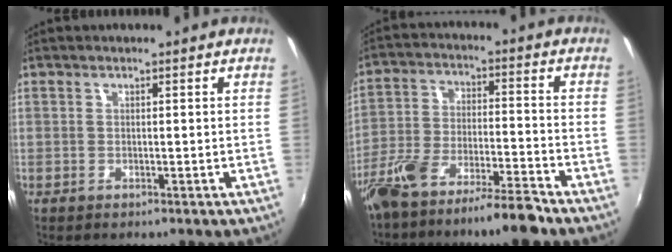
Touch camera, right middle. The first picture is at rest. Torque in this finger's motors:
{"motor_torque": [1.10, -1.04, 0.50, 0.12]}